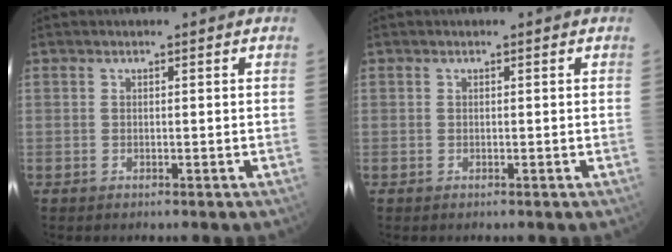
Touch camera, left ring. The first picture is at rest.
{"total": 0.0}